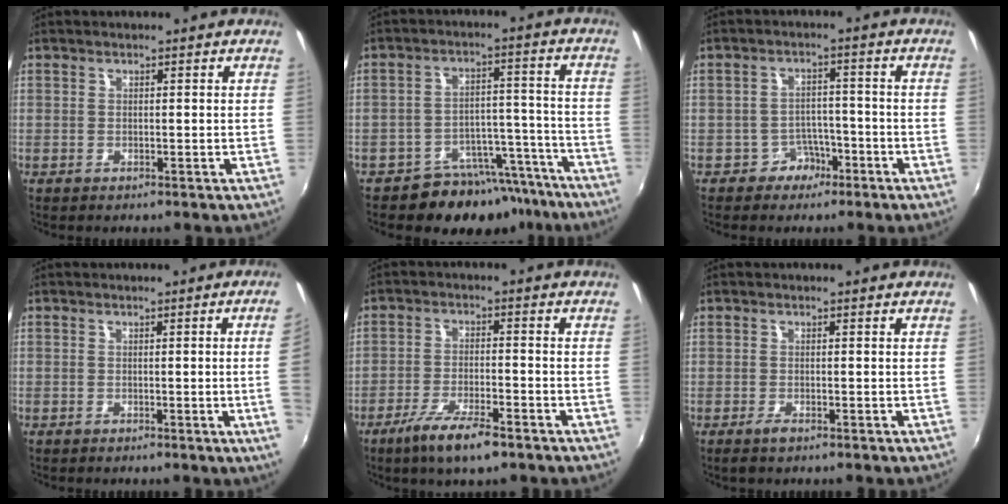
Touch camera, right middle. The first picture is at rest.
{"total": 12.8, "force": [-10.3, 6.9, 3.1], "torque": [-0.044, 0.043, -0.131]}
{"total": 4.4, "force": [-2.8, 3.2, 0.7], "torque": [-0.015, 0.016, -0.042]}
{"total": 3.7, "force": [-0.1, -1.8, 3.3], "torque": [-0.055, -0.010, 0.006]}
{"total": 8.5, "force": [-5.8, 1.9, 5.9], "torque": [-0.135, -0.016, -0.105]}
{"total": 1.8, "force": [-1.3, 0.5, 1.1], "torque": [-0.023, -0.003, -0.025]}